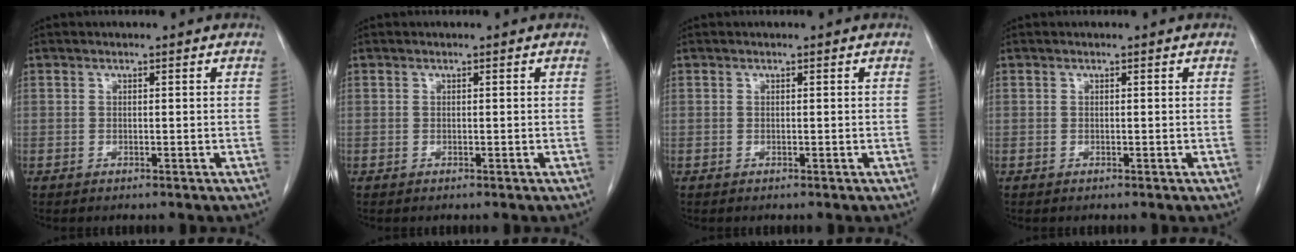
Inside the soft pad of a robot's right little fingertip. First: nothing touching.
{"total": 0.0}
{"total": 0.0}
{"total": 0.0}